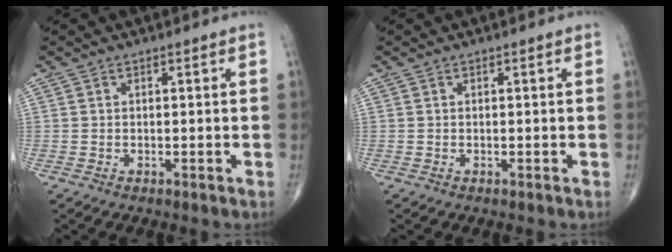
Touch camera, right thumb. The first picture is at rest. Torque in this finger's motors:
{"motor_torque": [-0.04, 0.04, -0.02, 0.02, 0.01]}